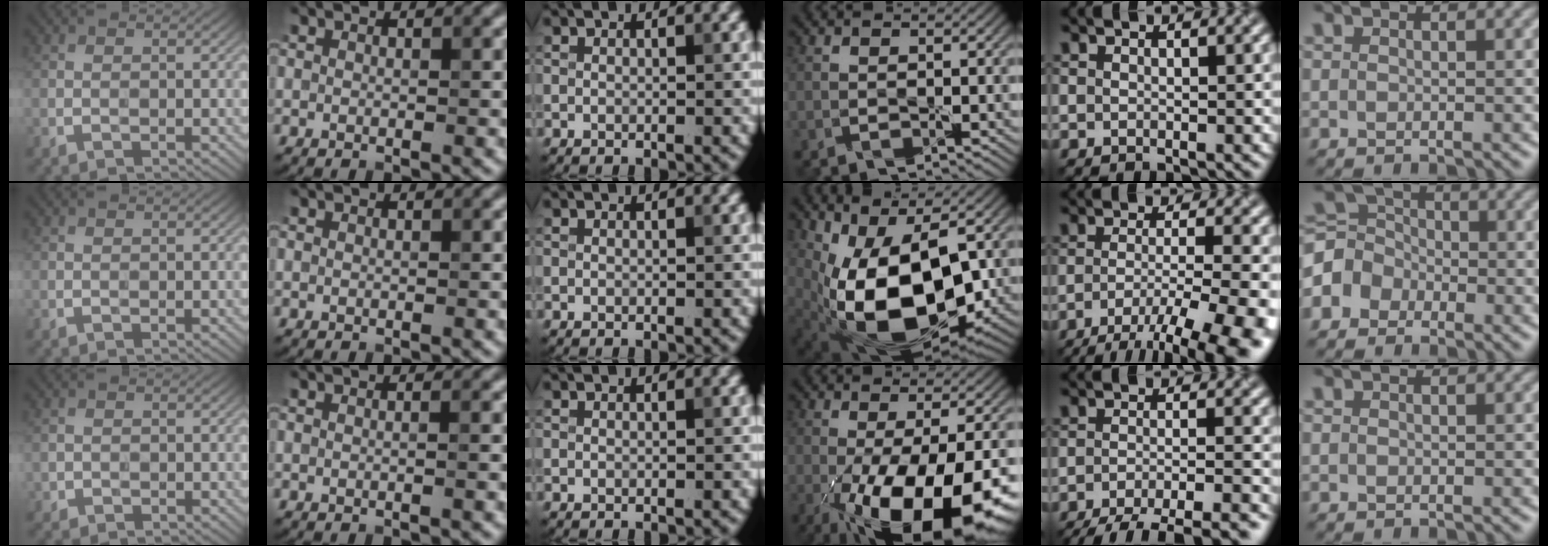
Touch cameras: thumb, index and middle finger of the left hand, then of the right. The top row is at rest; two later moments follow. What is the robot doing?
{"motion": "peel", "object": "sticker"}